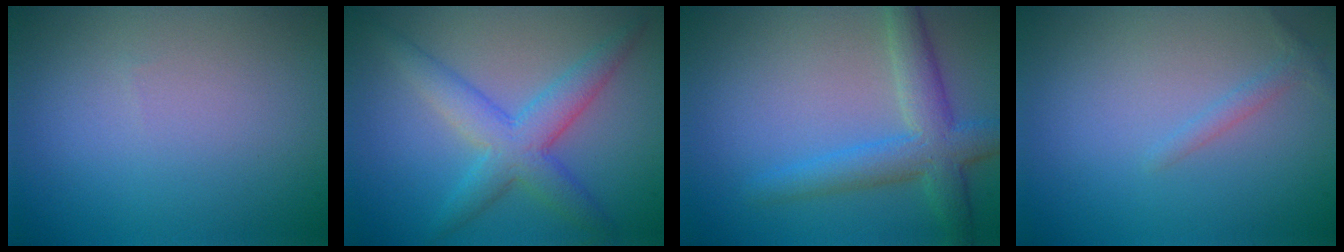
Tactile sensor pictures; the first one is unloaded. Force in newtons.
{"total": 4.8, "press": 4.8, "slide": 0.2}
{"total": 4.7, "press": 4.7, "slide": 0.1}
{"total": 1.1, "press": 1.1, "slide": 0.1}